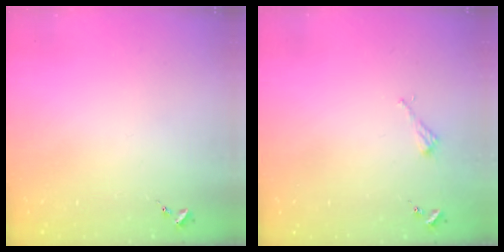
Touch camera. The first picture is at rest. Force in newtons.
{"total": 2.2, "press": 2.2, "slide": 0.2}